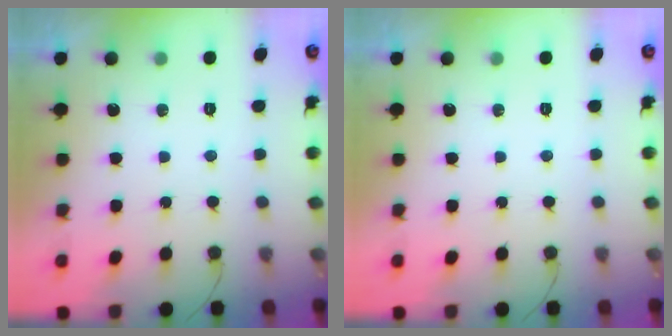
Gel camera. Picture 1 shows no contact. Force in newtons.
{"total": 0.0}